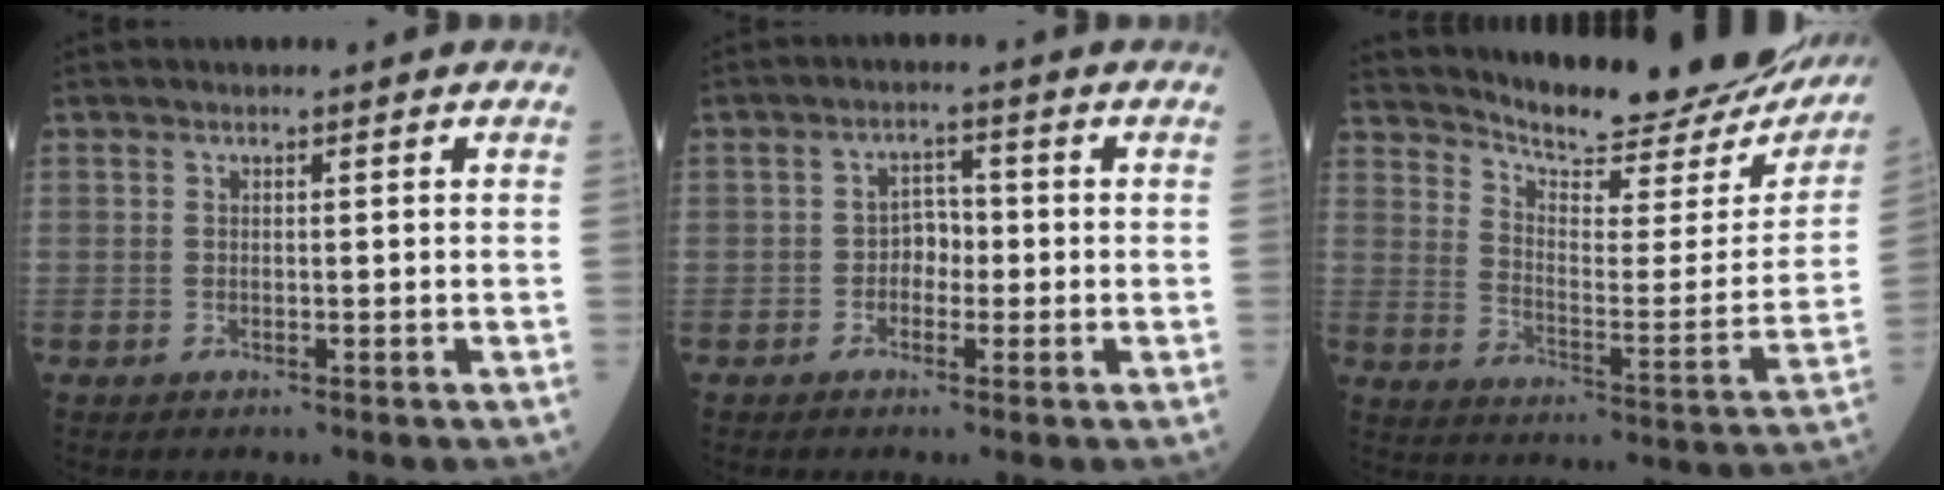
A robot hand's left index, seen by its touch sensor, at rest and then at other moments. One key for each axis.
{"total": 2.9, "fx": -0.7, "fy": 2.0, "fz": 1.9, "tx": -0.025, "ty": 0.010, "tz": -0.019}
{"total": 25.1, "fx": 23.3, "fy": 4.7, "fz": 8.0, "tx": -0.121, "ty": -0.079, "tz": 0.299}